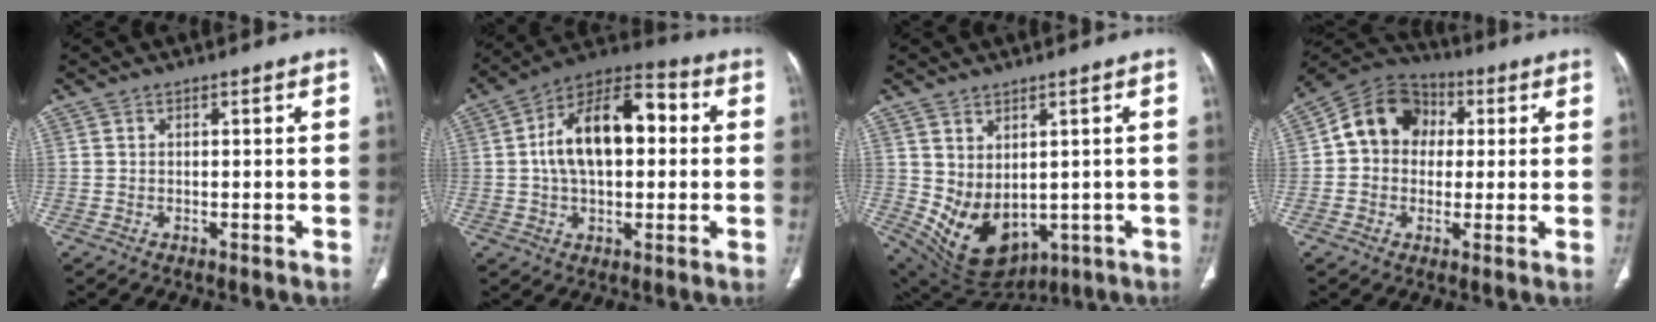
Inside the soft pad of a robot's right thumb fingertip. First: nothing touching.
{"total": 17.2, "force": [1.9, 9.6, 14.1], "torque": [-0.223, 0.037, 0.023]}
{"total": 12.3, "force": [-0.6, 8.6, 8.8], "torque": [-0.139, -0.010, 0.033]}
{"total": 11.9, "force": [1.6, 10.1, 6.1], "torque": [-0.080, 0.023, 0.012]}